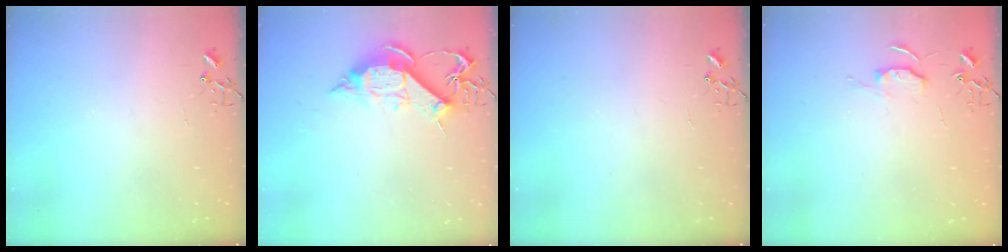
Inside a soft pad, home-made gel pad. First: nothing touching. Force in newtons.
{"total": 11.4, "press": 11.3, "slide": 1.1}
{"total": 0.0}
{"total": 5.7, "press": 5.7, "slide": 0.6}